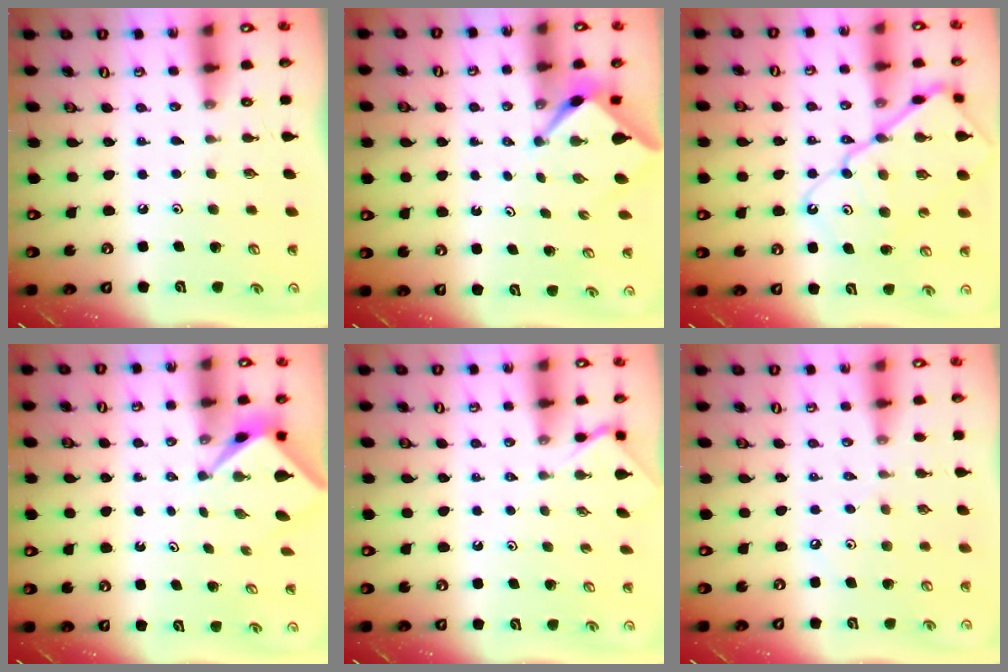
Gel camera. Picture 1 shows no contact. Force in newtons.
{"total": 2.6, "press": 2.6, "slide": 0.3}
{"total": 15.5, "press": 15.4, "slide": 1.4}
{"total": 2.3, "press": 2.3, "slide": 0.2}
{"total": 2.5, "press": 2.5, "slide": 0.4}
{"total": 5.9, "press": 5.8, "slide": 0.8}